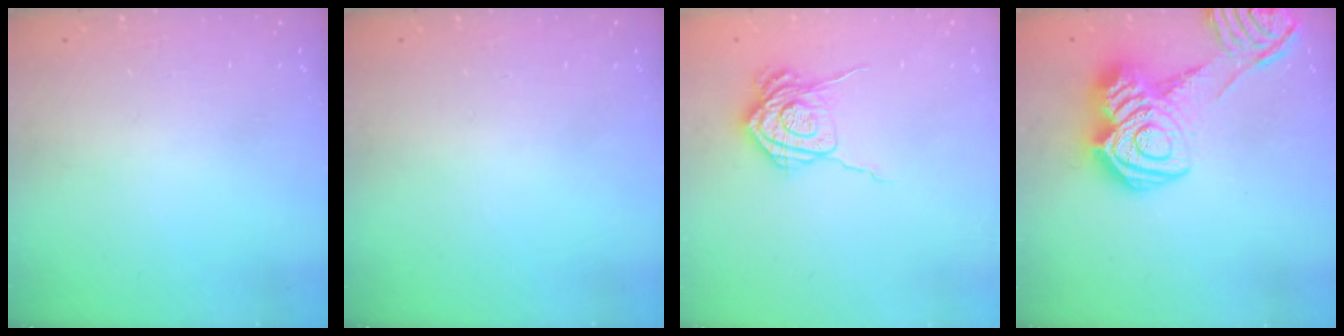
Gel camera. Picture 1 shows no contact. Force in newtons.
{"total": 0.0}
{"total": 14.0, "press": 14.0, "slide": 0.2}
{"total": 20.2, "press": 20.1, "slide": 1.2}